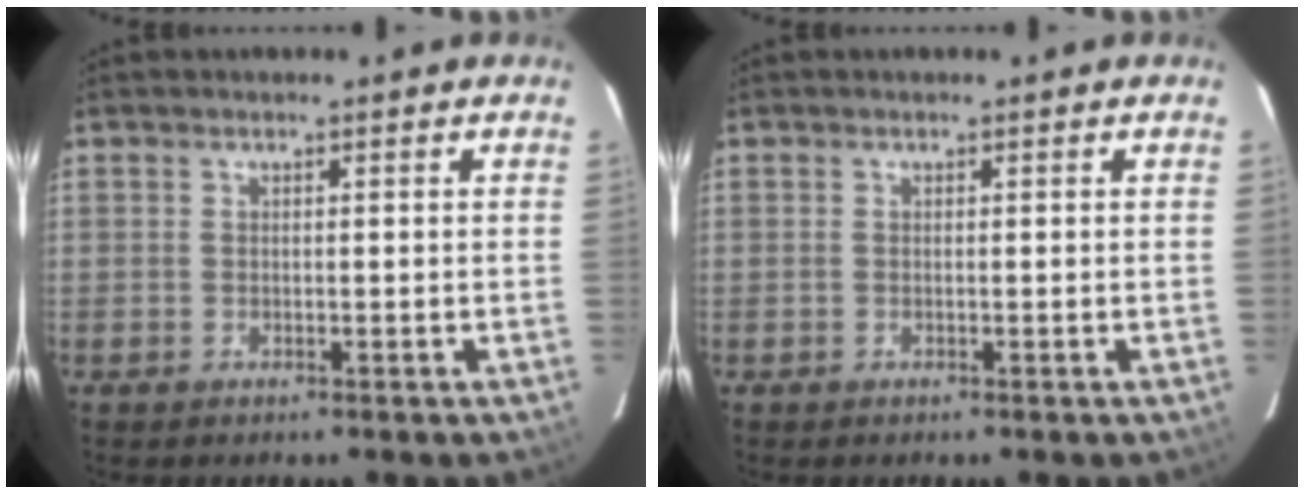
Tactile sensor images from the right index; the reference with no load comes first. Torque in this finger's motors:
{"motor_torque": [-0.16, 0.09, 0.04, 0.01]}